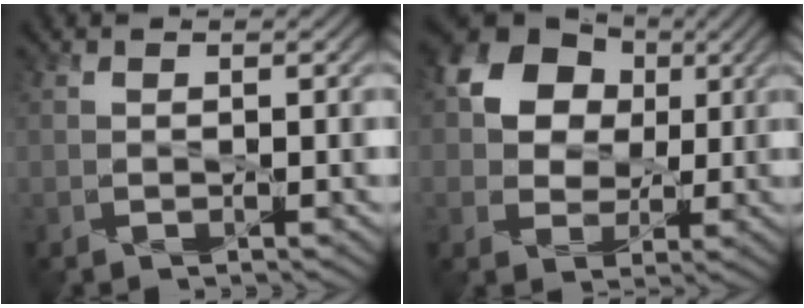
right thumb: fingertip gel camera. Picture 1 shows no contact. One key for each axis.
{"total": 11.1, "fx": 3.9, "fy": 9.0, "fz": 5.2, "tx": -0.113, "ty": 0.050, "tz": 0.052}